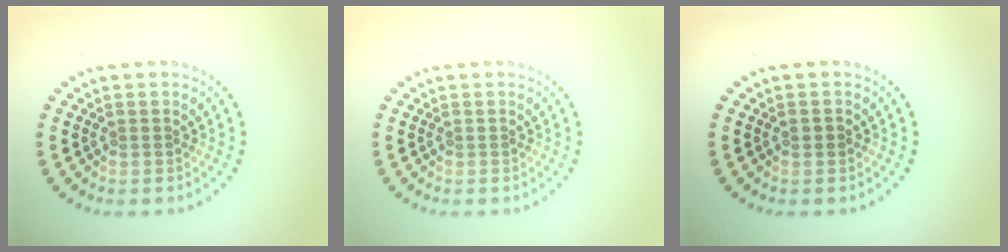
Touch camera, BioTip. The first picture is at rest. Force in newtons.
{"total": 0.0}
{"total": 0.8, "press": 0.8, "slide": 0.3}